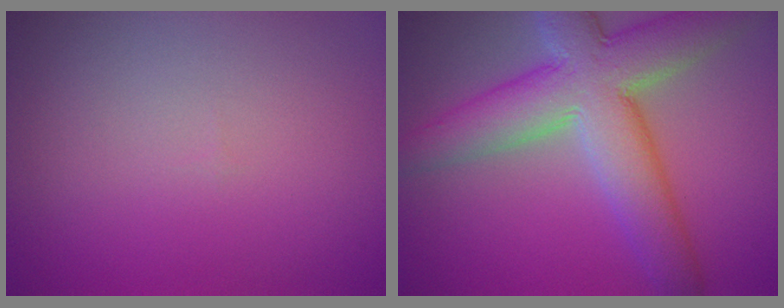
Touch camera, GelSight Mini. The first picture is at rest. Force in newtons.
{"total": 9.4, "press": 9.4, "slide": 0.5}